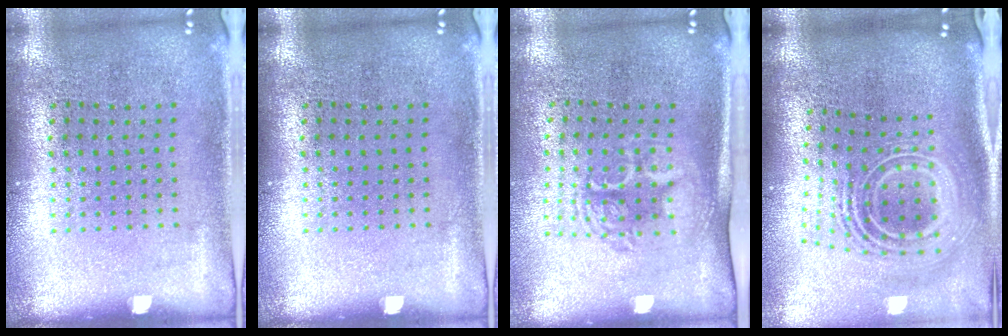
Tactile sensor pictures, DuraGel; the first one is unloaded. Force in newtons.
{"total": 0.0}
{"total": 1.7, "press": 1.4, "slide": 1.0}
{"total": 2.8, "press": 1.9, "slide": 2.2}